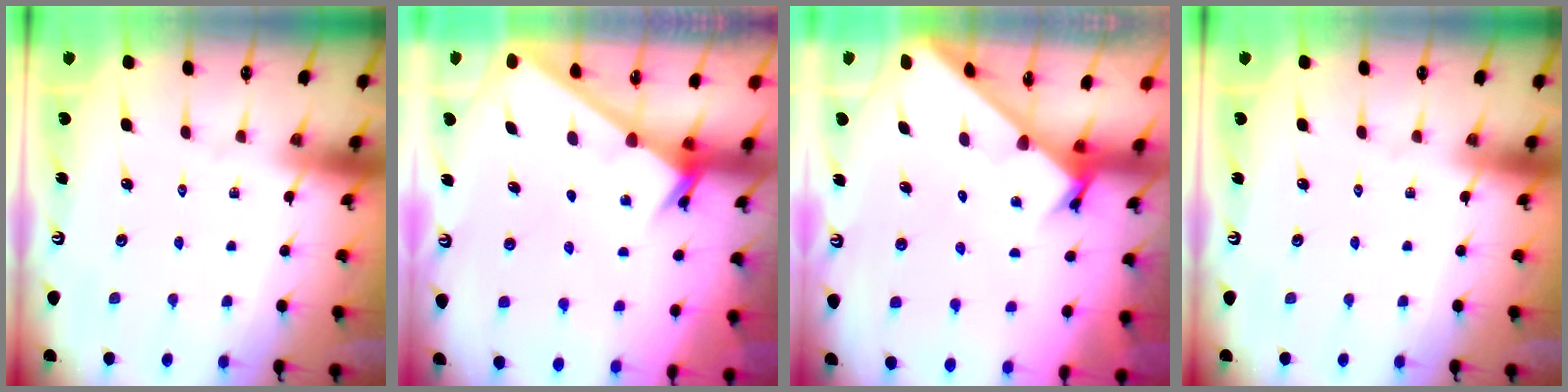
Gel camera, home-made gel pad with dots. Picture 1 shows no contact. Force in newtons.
{"total": 2.5, "press": 2.5, "slide": 0.2}
{"total": 2.2, "press": 2.2, "slide": 0.2}
{"total": 0.0}